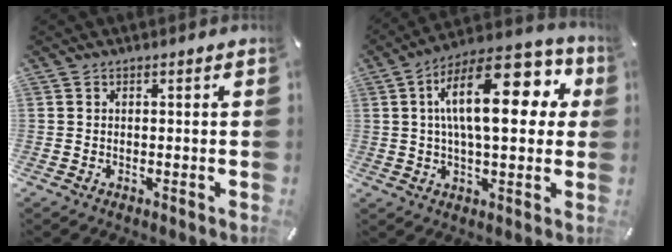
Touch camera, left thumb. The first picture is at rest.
{"total": 21.7, "force": [5.8, 9.9, 18.4], "torque": [-0.302, -0.015, 0.085]}